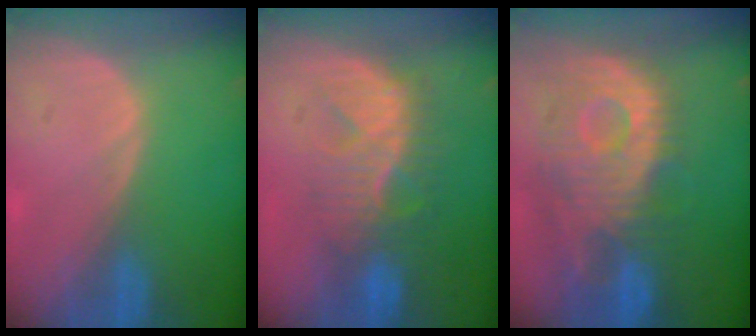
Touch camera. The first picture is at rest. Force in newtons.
{"total": 8.2, "press": 8.1, "slide": 1.5}
{"total": 11.9, "press": 10.7, "slide": 5.3}